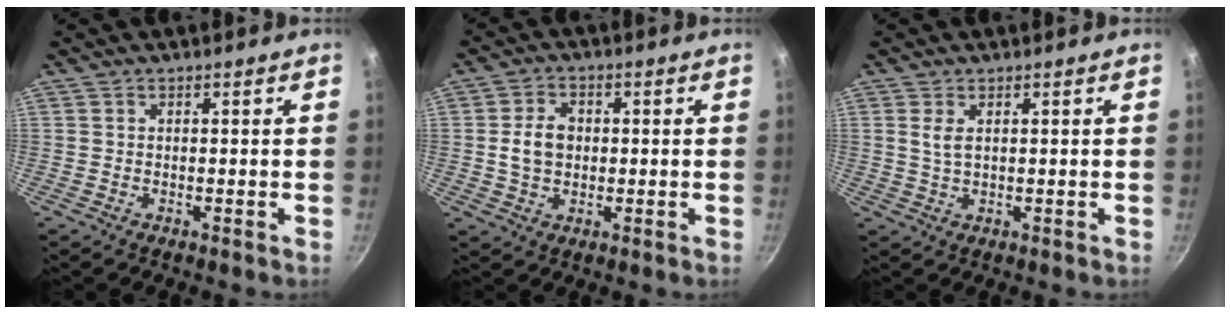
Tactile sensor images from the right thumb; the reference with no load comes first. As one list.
[{"total": 6.3, "force": [0.2, 4.7, 4.1], "torque": [-0.059, 0.009, 0.000]}, {"total": 2.6, "force": [0.8, 1.2, 2.1], "torque": [-0.041, -0.005, 0.019]}]